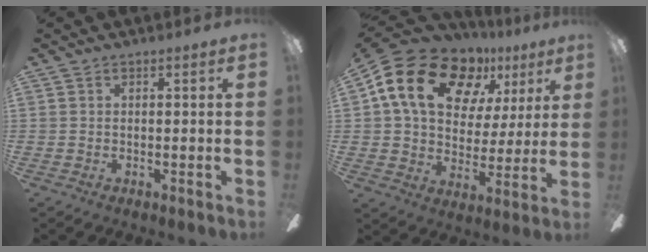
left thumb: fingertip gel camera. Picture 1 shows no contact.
{"total": 19.4, "force": [9.9, 12.7, 10.8], "torque": [-0.192, -0.036, 0.181]}